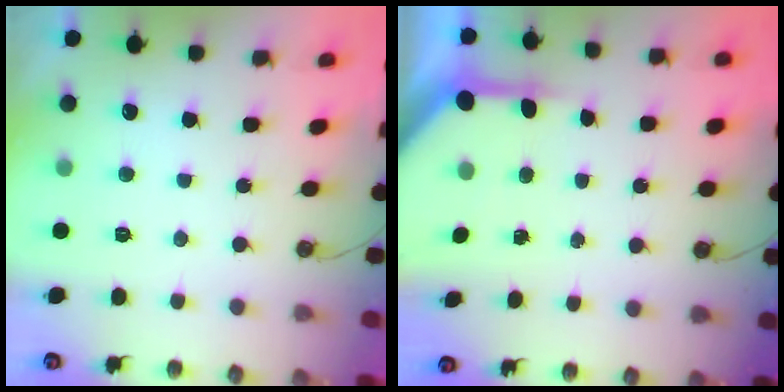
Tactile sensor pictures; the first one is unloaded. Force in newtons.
{"total": 5.8, "press": 5.8, "slide": 0.3}